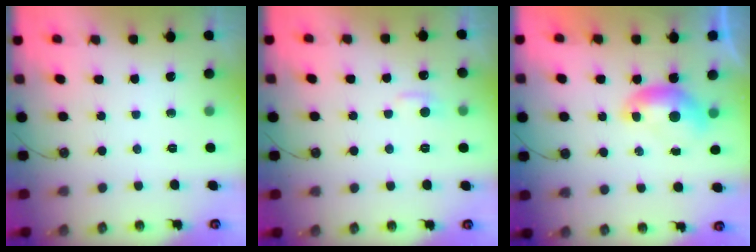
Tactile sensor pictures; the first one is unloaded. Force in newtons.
{"total": 1.8, "press": 1.7, "slide": 0.6}
{"total": 0.0}